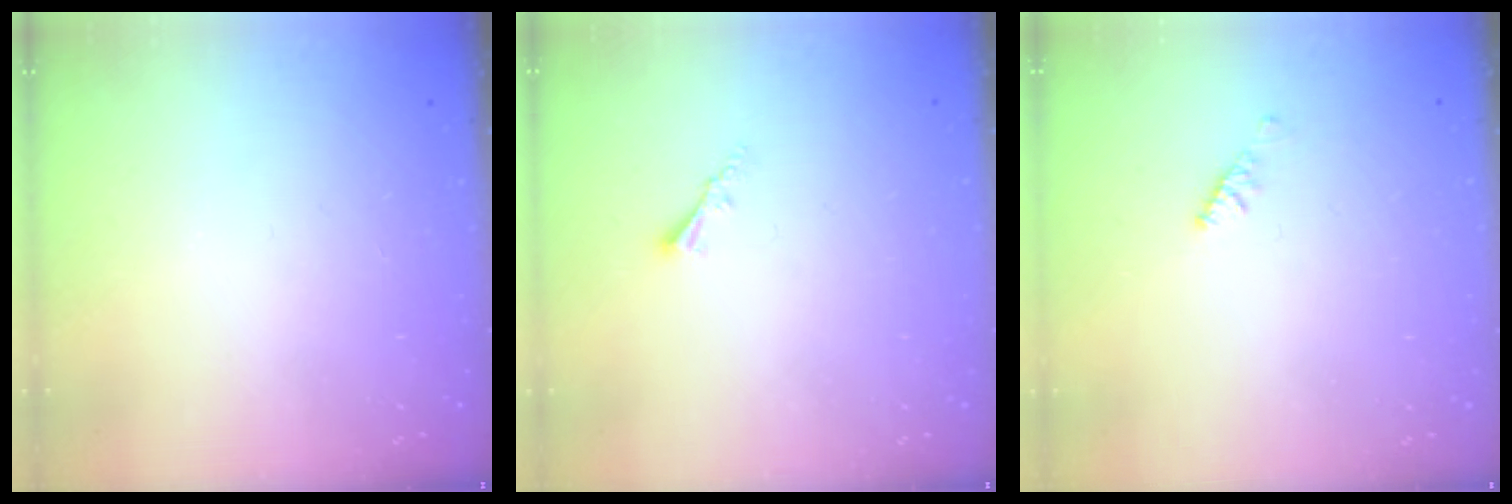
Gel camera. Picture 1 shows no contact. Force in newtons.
{"total": 2.1, "press": 2.1, "slide": 0.3}
{"total": 2.9, "press": 2.8, "slide": 0.6}